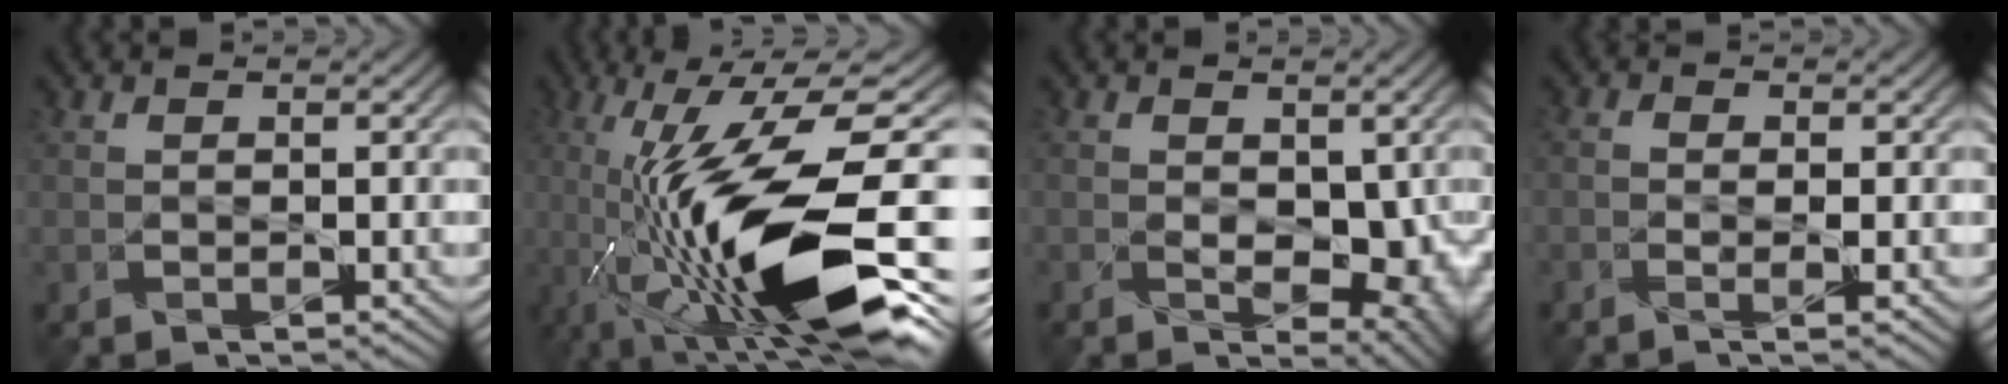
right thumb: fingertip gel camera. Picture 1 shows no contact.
{"total": 17.4, "force": [-4.9, 4.6, 16.1], "torque": [-0.285, 0.014, -0.085]}
{"total": 6.5, "force": [-0.8, 3.9, 5.2], "torque": [-0.078, -0.022, 0.000]}
{"total": 1.5, "force": [-0.6, 0.2, 1.3], "torque": [-0.017, 0.005, -0.015]}